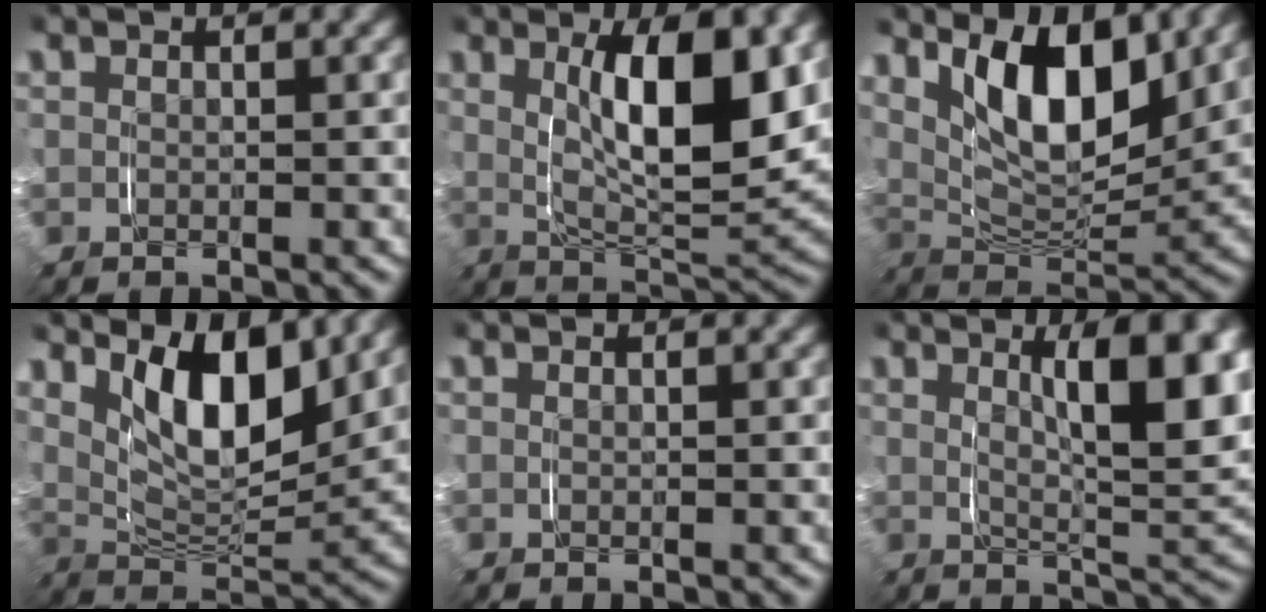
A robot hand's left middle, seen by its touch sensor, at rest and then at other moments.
{"total": 8.9, "force": [1.7, 3.0, 8.2], "torque": [-0.134, -0.009, 0.030]}
{"total": 10.0, "force": [4.3, 5.1, 7.4], "torque": [-0.140, 0.000, 0.065]}
{"total": 9.0, "force": [4.0, 4.3, 6.8], "torque": [-0.125, -0.003, 0.061]}
{"total": 0.0}
{"total": 7.8, "force": [2.1, 2.0, 7.2], "torque": [-0.101, -0.006, 0.036]}